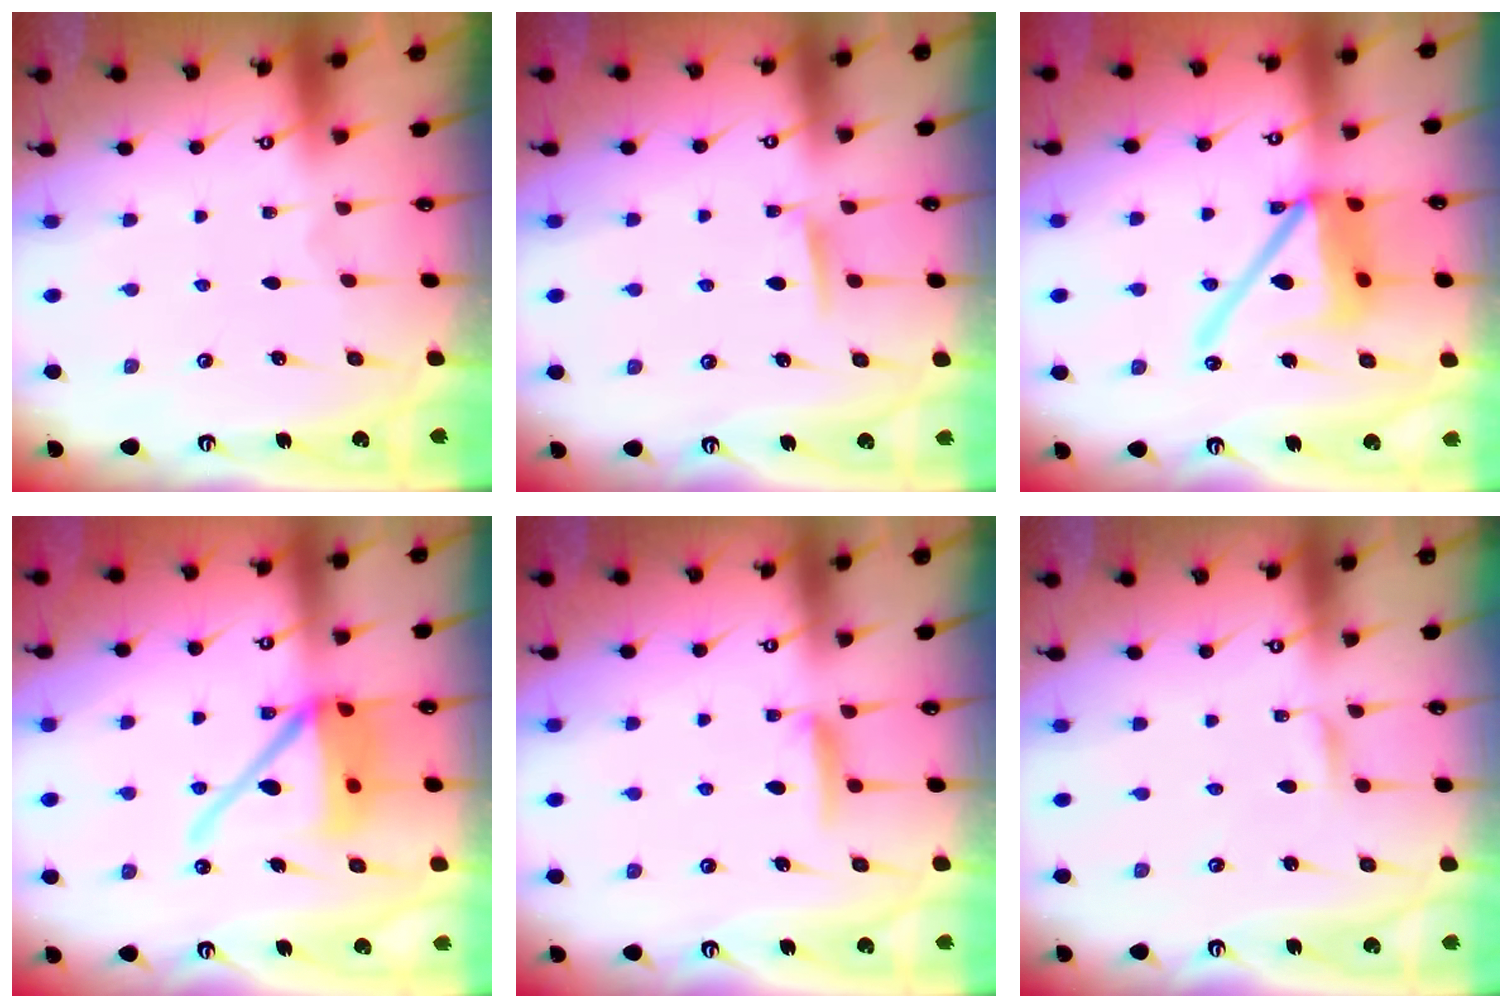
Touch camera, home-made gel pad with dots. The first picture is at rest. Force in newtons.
{"total": 5.0, "press": 4.9, "slide": 0.6}
{"total": 17.4, "press": 17.3, "slide": 1.9}
{"total": 15.6, "press": 15.3, "slide": 2.5}
{"total": 7.1, "press": 7.1, "slide": 0.7}
{"total": 1.4, "press": 1.4, "slide": 0.1}